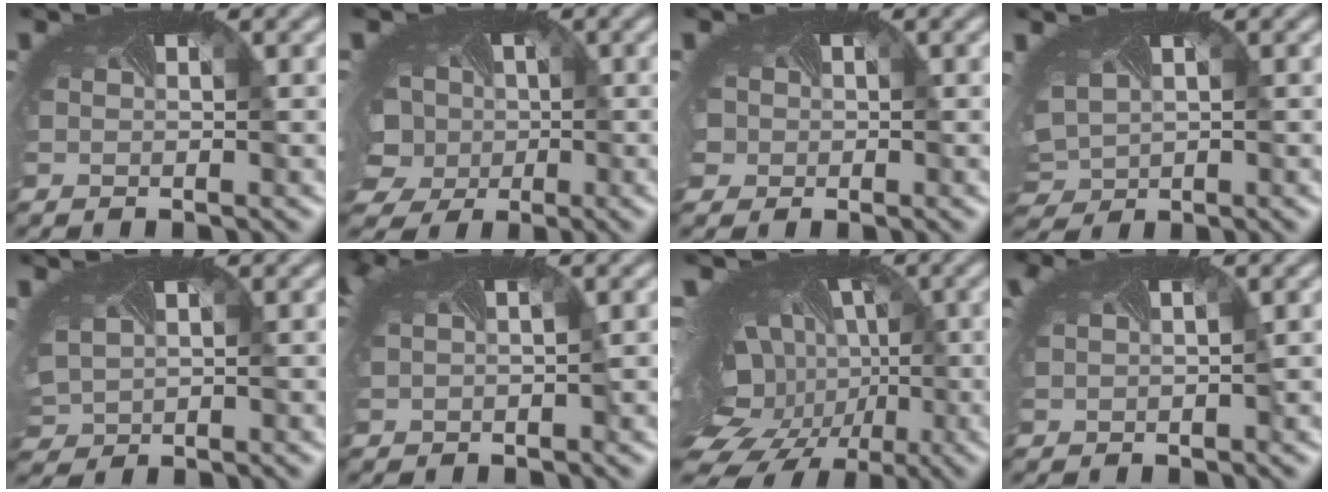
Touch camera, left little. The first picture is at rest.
{"total": 9.7, "force": [-1.5, 8.4, 4.6], "torque": [-0.098, -0.017, -0.040]}
{"total": 2.3, "force": [-0.2, 2.2, 0.6], "torque": [-0.022, -0.010, 0.008]}
{"total": 3.8, "force": [0.8, 3.0, 2.2], "torque": [-0.079, -0.007, 0.037]}
{"total": 3.0, "force": [0.8, 2.5, 1.6], "torque": [-0.073, -0.004, 0.039]}
{"total": 4.1, "force": [1.1, 2.1, 3.3], "torque": [-0.073, 0.015, 0.025]}
{"total": 19.3, "force": [-3.6, 14.1, 12.7], "torque": [-0.217, -0.029, -0.057]}
{"total": 2.0, "force": [0.5, 1.0, 1.7], "torque": [-0.037, 0.009, 0.016]}